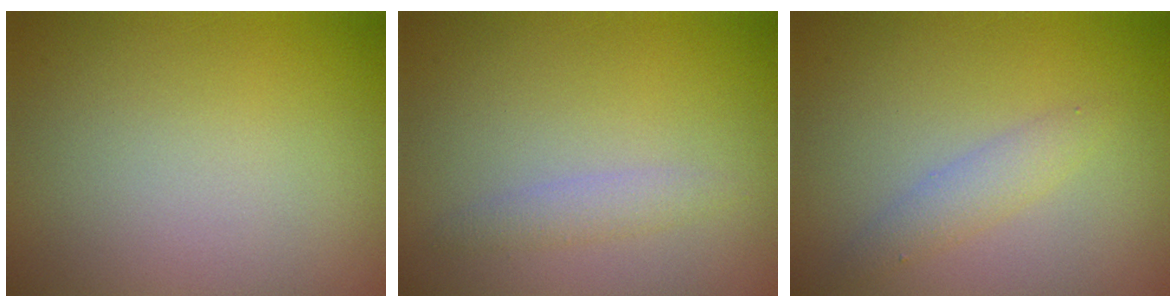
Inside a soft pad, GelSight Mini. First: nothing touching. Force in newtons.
{"total": 1.4, "press": 1.4, "slide": 0.0}
{"total": 1.8, "press": 1.8, "slide": 0.1}